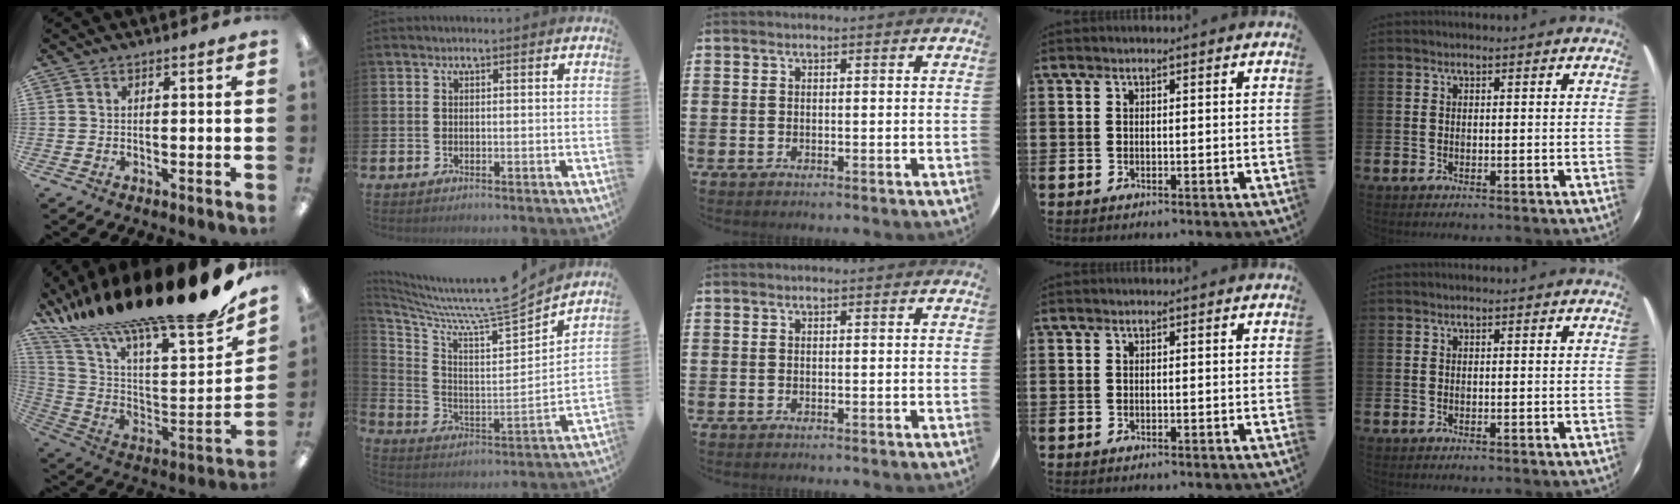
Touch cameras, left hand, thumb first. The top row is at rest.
{"thumb": {"total": 21.8, "force": [16.3, 3.1, 14.0], "torque": [-0.183, -0.142, 0.266]}, "index": {"total": 8.3, "force": [7.4, 0.6, 3.7], "torque": [-0.102, -0.068, 0.117]}}